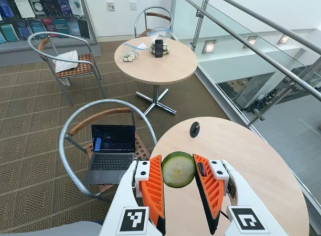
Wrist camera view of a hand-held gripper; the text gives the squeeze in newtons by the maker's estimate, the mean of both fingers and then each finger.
{"total": 8.6, "left": 9.2, "right": 8.0}